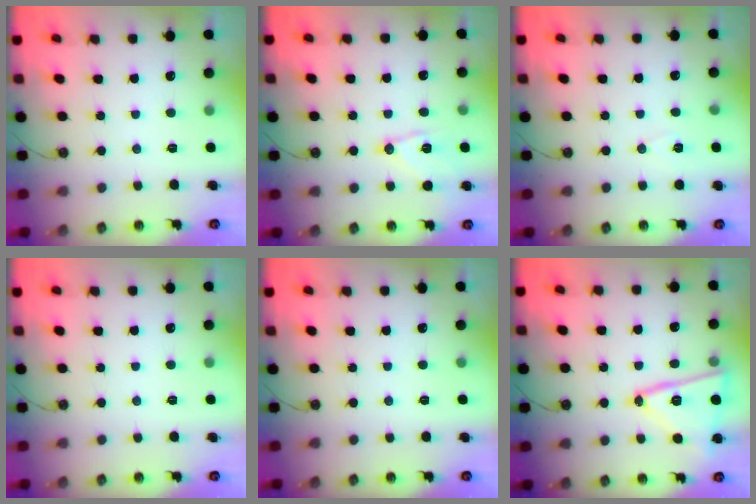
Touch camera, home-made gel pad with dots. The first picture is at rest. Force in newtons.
{"total": 10.9, "press": 10.9, "slide": 0.7}
{"total": 6.1, "press": 4.3, "slide": 4.4}
{"total": 0.0}
{"total": 0.0}
{"total": 15.9, "press": 15.9, "slide": 0.7}